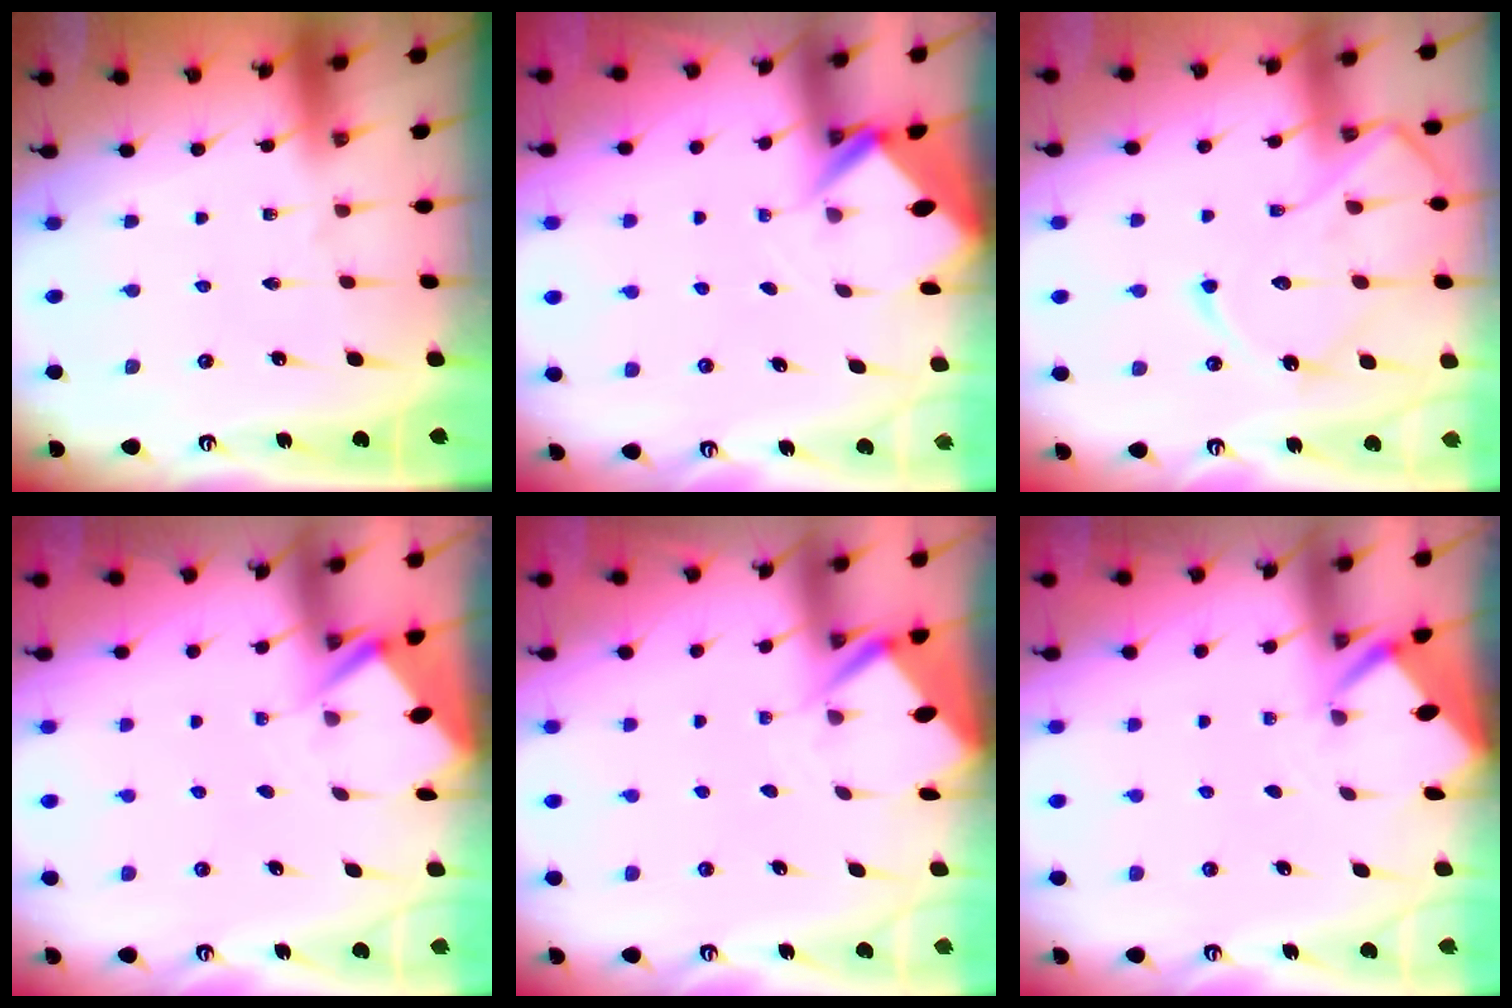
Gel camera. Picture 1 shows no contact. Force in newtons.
{"total": 2.7, "press": 2.7, "slide": 0.0}
{"total": 14.6, "press": 14.6, "slide": 1.5}
{"total": 2.8, "press": 2.8, "slide": 0.3}
{"total": 3.7, "press": 3.7, "slide": 0.4}
{"total": 2.2, "press": 2.2, "slide": 0.2}